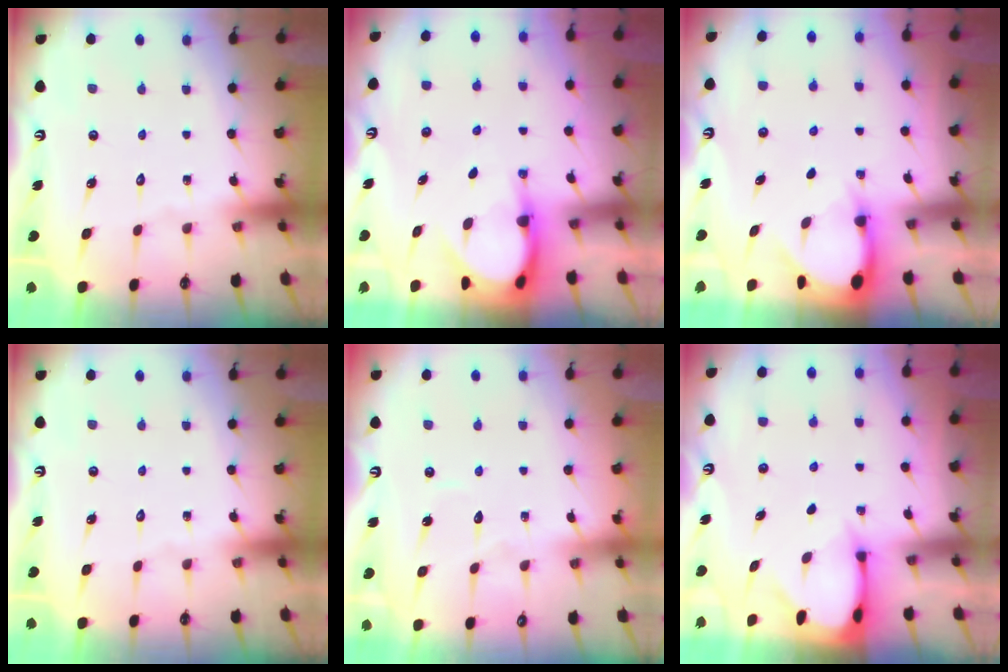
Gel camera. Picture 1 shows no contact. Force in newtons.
{"total": 5.4, "press": 5.4, "slide": 0.4}
{"total": 3.1, "press": 3.1, "slide": 0.2}
{"total": 0.0}
{"total": 2.8, "press": 2.8, "slide": 0.3}
{"total": 2.6, "press": 2.5, "slide": 0.4}